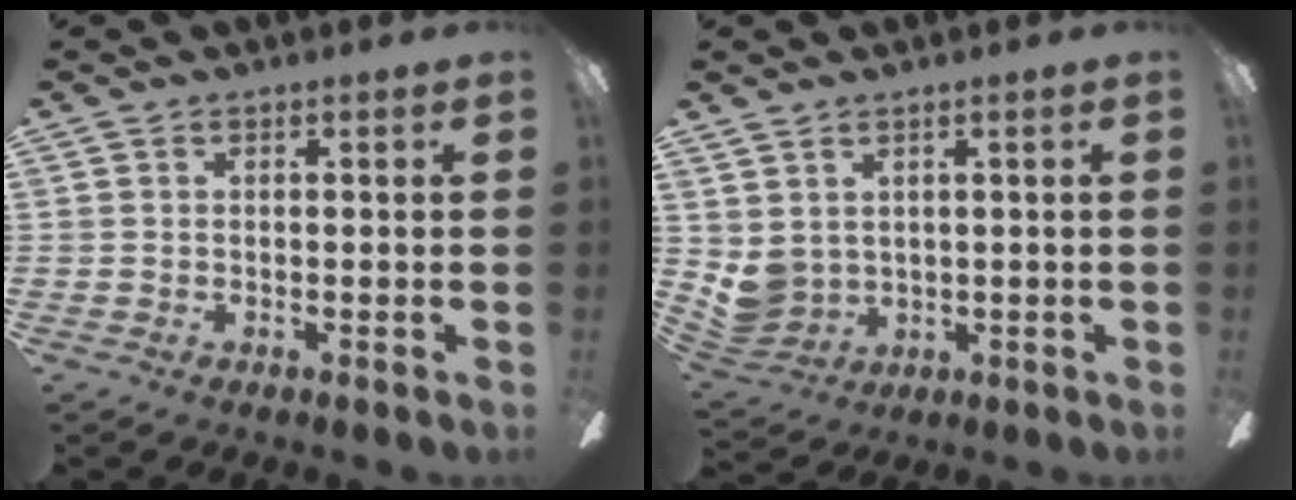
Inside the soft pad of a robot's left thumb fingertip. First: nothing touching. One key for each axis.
{"total": 5.5, "fx": 2.1, "fy": 4.6, "fz": 2.0, "tx": -0.072, "ty": -0.016, "tz": 0.041}